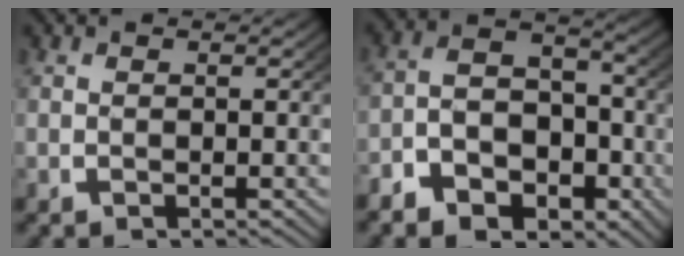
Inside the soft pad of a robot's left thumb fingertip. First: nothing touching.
{"total": 9.0, "force": [-3.2, 6.8, 5.0], "torque": [-0.084, -0.027, -0.051]}